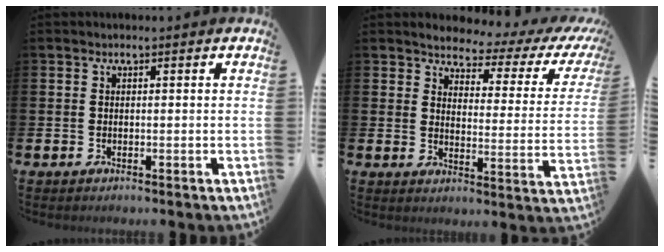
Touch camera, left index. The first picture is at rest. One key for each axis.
{"total": 3.5, "fx": 3.1, "fy": 1.1, "fz": 1.2, "tx": -0.036, "ty": -0.033, "tz": 0.041}